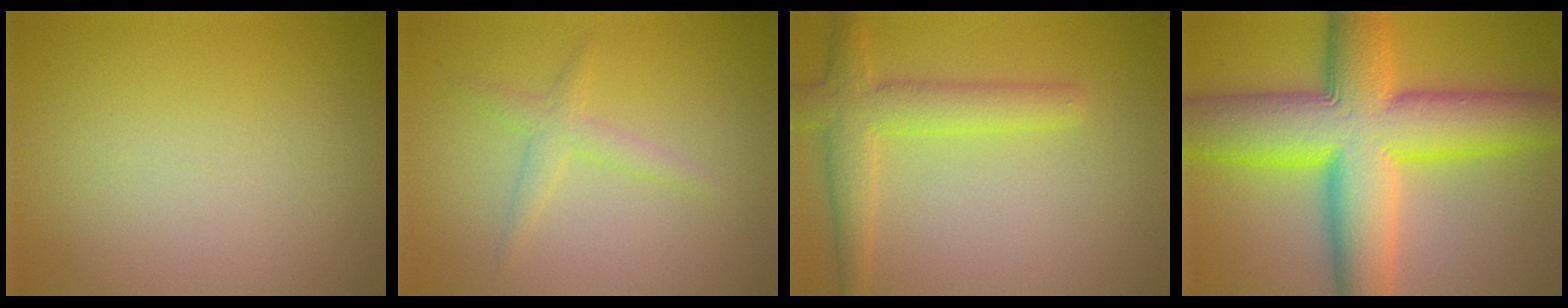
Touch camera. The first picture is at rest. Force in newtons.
{"total": 1.8, "press": 1.8, "slide": 0.0}
{"total": 4.1, "press": 4.1, "slide": 0.3}
{"total": 14.2, "press": 14.2, "slide": 0.2}